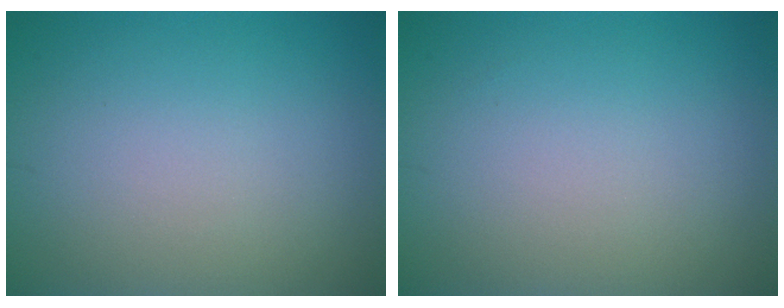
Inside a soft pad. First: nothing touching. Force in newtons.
{"total": 0.0}